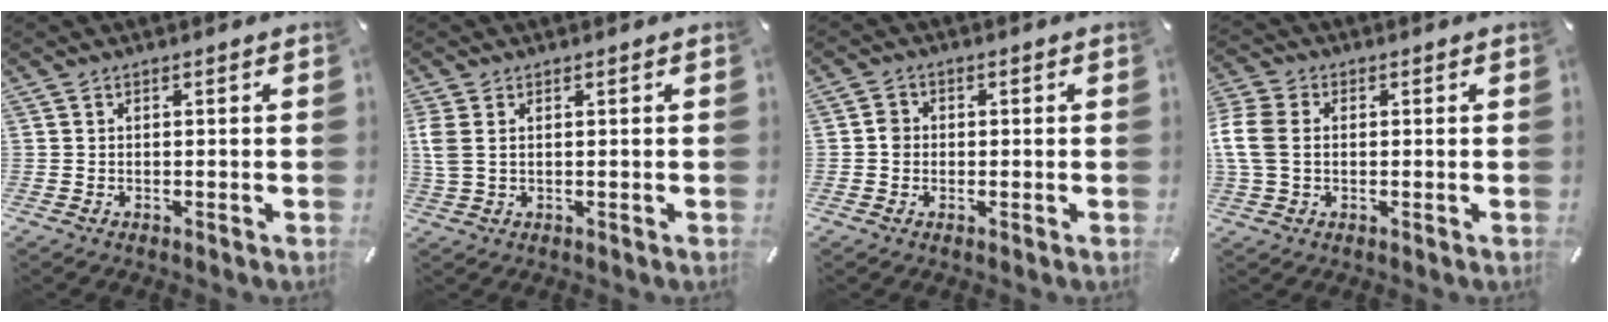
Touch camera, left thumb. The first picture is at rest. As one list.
[{"total": 3.0, "force": [0.9, 1.4, 2.6], "torque": [-0.068, -0.004, 0.012]}, {"total": 2.3, "force": [-0.3, 2.1, 0.9], "torque": [-0.017, 0.007, -0.008]}, {"total": 7.7, "force": [0.3, 5.7, 5.2], "torque": [-0.135, 0.003, 0.003]}]